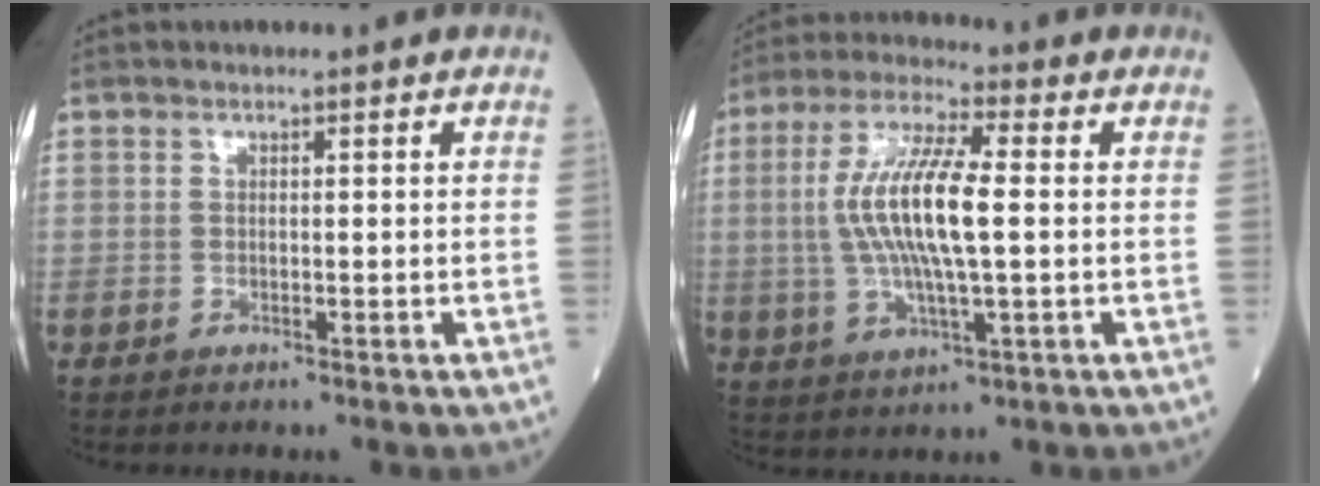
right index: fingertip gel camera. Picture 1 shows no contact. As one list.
[{"total": 12.5, "force": [0.5, 2.1, 12.3], "torque": [-0.254, 0.006, 0.009]}]